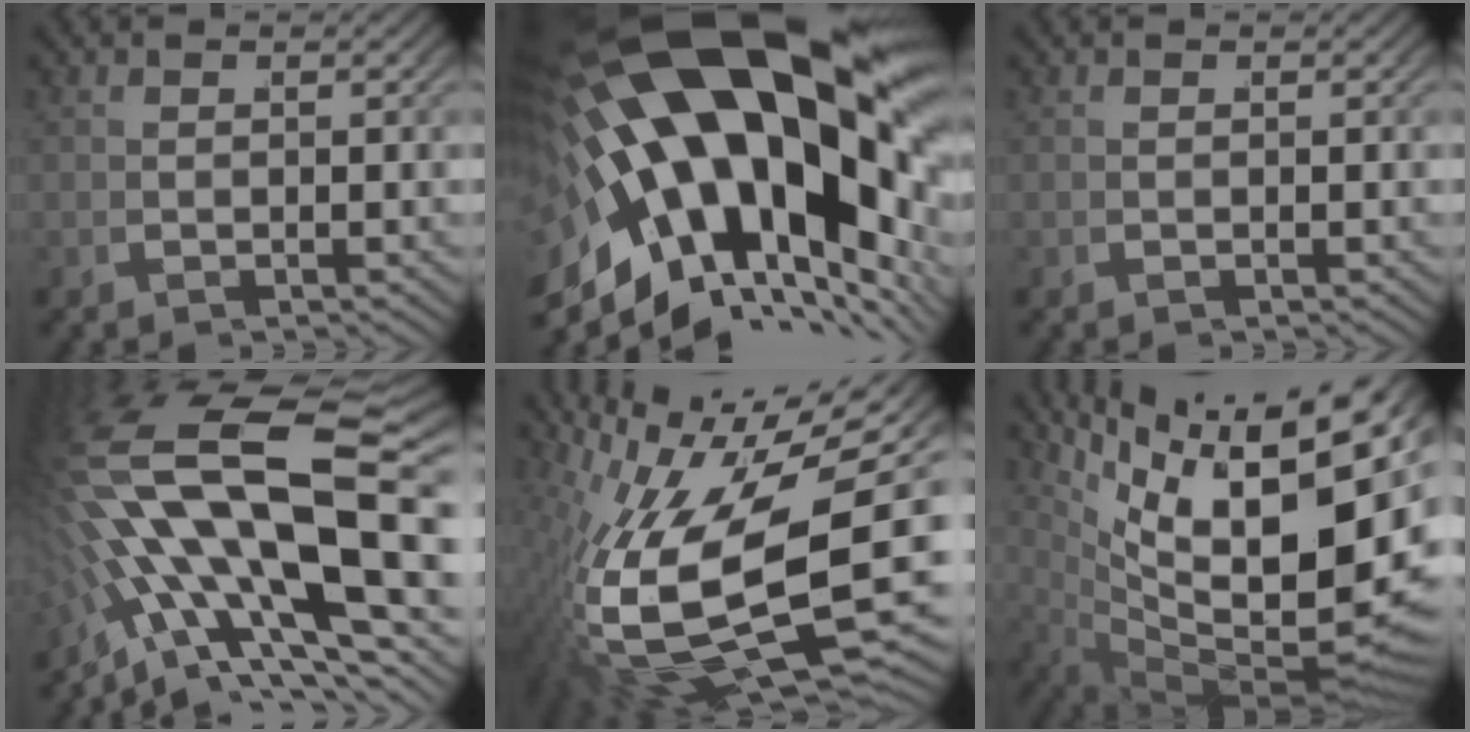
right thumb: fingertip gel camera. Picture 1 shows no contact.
{"total": 25.3, "force": [0.0, 14.3, 20.8], "torque": [-0.368, -0.025, 0.003]}
{"total": 0.0}
{"total": 14.4, "force": [-0.1, 7.0, 12.6], "torque": [-0.263, -0.019, 0.004]}
{"total": 19.8, "force": [-2.1, 10.8, 16.5], "torque": [-0.338, -0.059, 0.005]}
{"total": 20.5, "force": [0.5, 12.0, 16.7], "torque": [-0.270, -0.038, 0.031]}